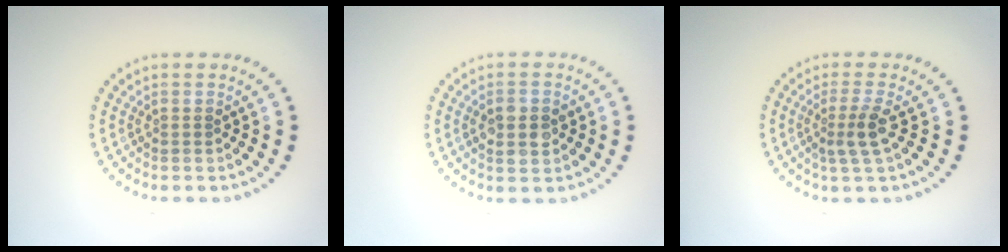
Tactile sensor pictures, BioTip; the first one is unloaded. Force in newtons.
{"total": 2.6, "press": 2.6, "slide": 0.1}
{"total": 2.3, "press": 1.7, "slide": 1.5}